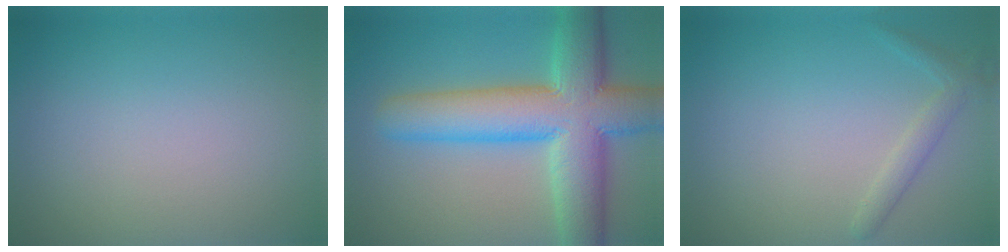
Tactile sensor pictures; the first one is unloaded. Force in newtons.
{"total": 11.2, "press": 11.2, "slide": 0.6}
{"total": 1.5, "press": 1.5, "slide": 0.1}